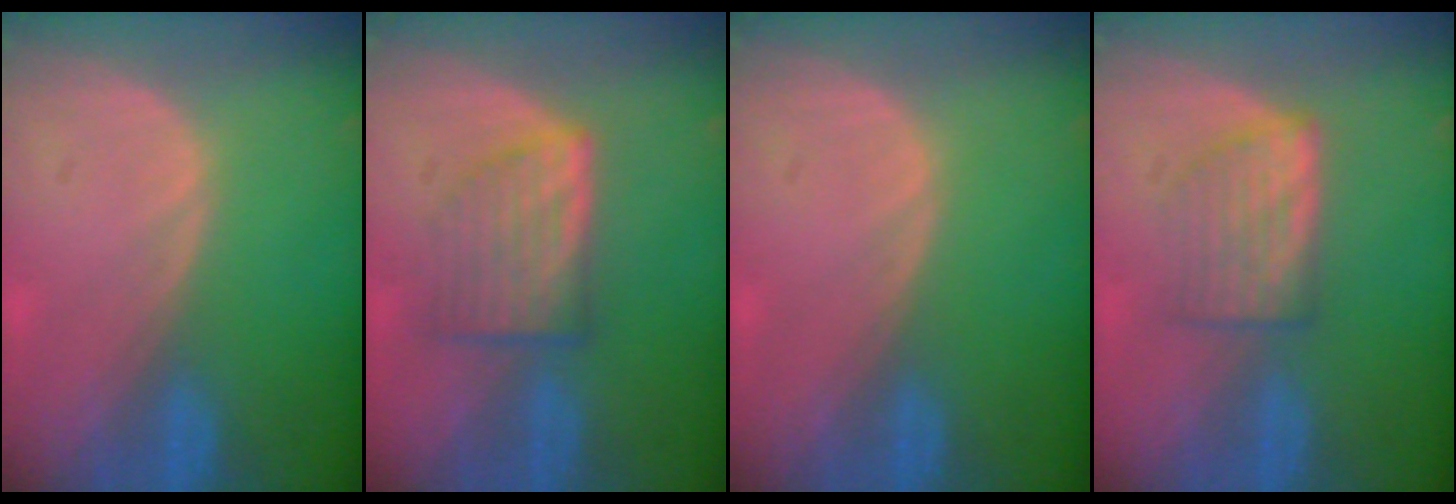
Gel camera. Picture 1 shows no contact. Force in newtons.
{"total": 6.2, "press": 5.9, "slide": 1.9}
{"total": 0.0}
{"total": 5.0, "press": 4.9, "slide": 0.7}